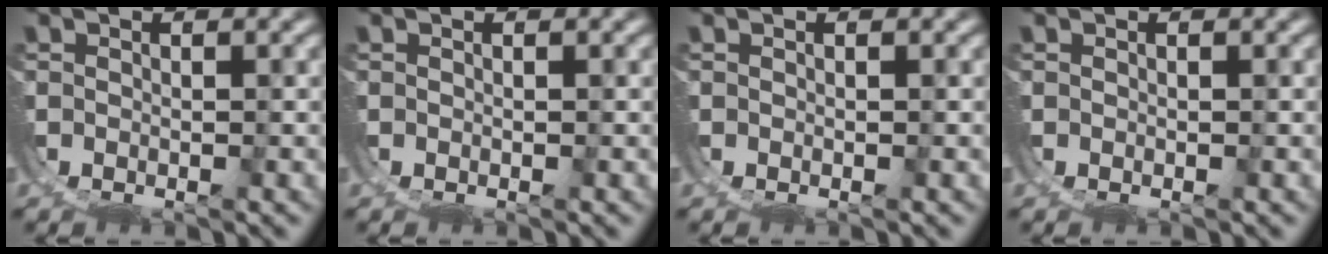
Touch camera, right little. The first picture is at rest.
{"total": 0.0}
{"total": 0.0}
{"total": 0.0}